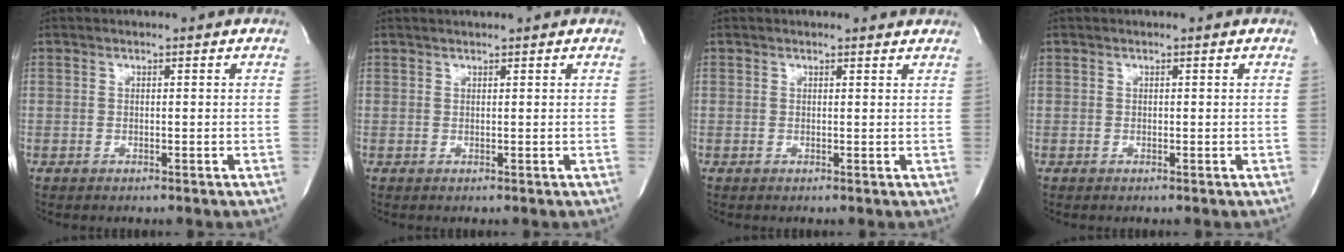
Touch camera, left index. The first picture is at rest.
{"total": 1.9, "force": [1.8, 0.0, 0.7], "torque": [-0.009, 0.018, 0.032]}
{"total": 2.3, "force": [2.3, 0.5, 0.2], "torque": [-0.010, -0.002, 0.017]}
{"total": 0.0}